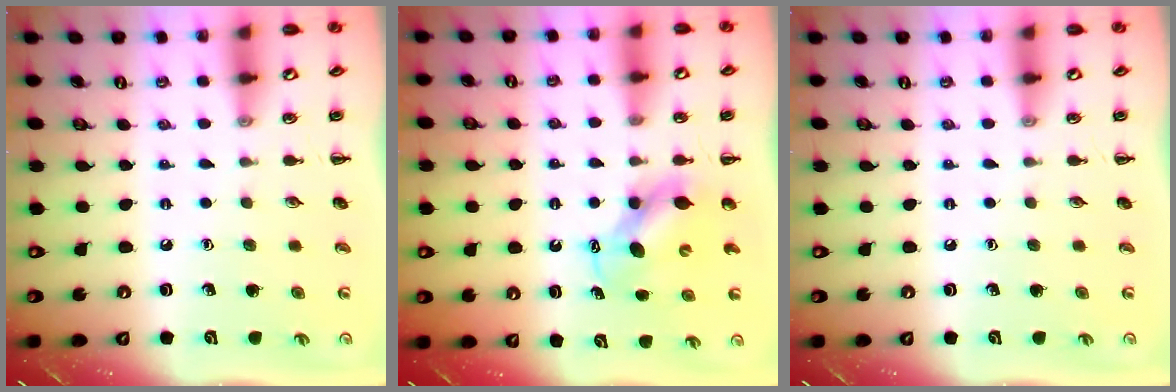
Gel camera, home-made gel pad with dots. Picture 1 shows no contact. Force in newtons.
{"total": 6.7, "press": 6.6, "slide": 0.7}
{"total": 0.0}